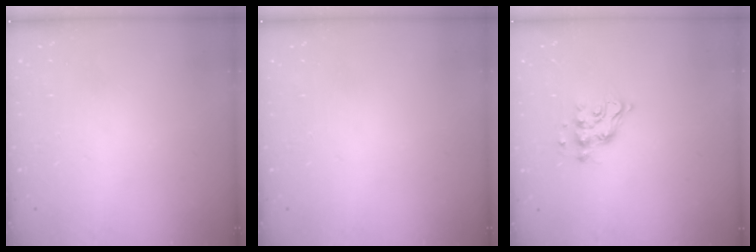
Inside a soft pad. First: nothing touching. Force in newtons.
{"total": 0.0}
{"total": 8.6, "press": 8.6, "slide": 0.5}